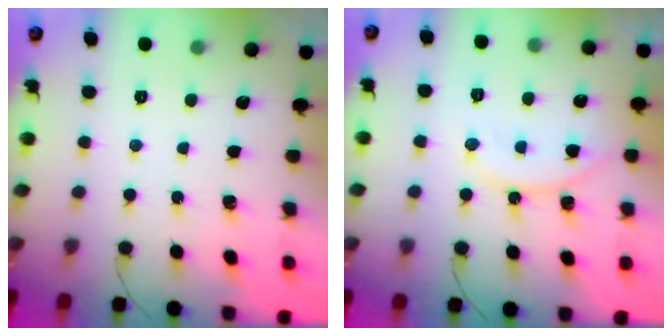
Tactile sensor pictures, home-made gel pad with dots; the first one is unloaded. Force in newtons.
{"total": 11.4, "press": 11.4, "slide": 0.7}